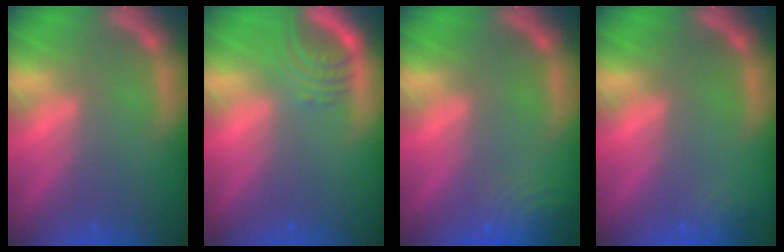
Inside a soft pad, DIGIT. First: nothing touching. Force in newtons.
{"total": 3.9}
{"total": 5.1}
{"total": 1.4}